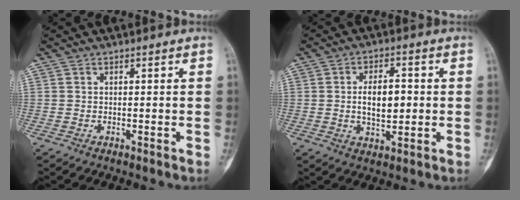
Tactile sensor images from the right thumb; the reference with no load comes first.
{"total": 8.2, "force": [0.3, 4.2, 7.0], "torque": [-0.105, 0.001, 0.005]}